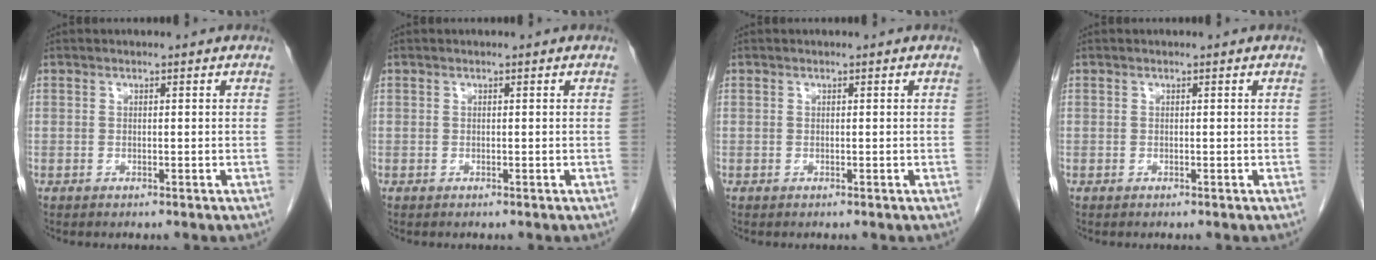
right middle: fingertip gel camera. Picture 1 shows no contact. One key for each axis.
{"total": 0.0}
{"total": 0.0}
{"total": 0.0}